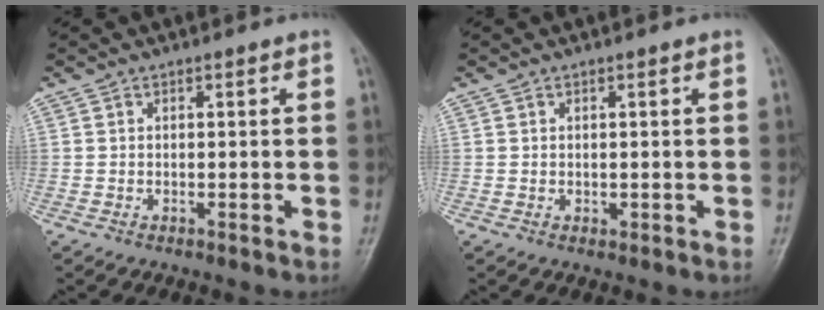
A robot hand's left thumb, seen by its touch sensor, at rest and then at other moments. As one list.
[{"total": 0.7, "force": [0.3, 0.6, 0.4], "torque": [-0.002, -0.002, 0.005]}]